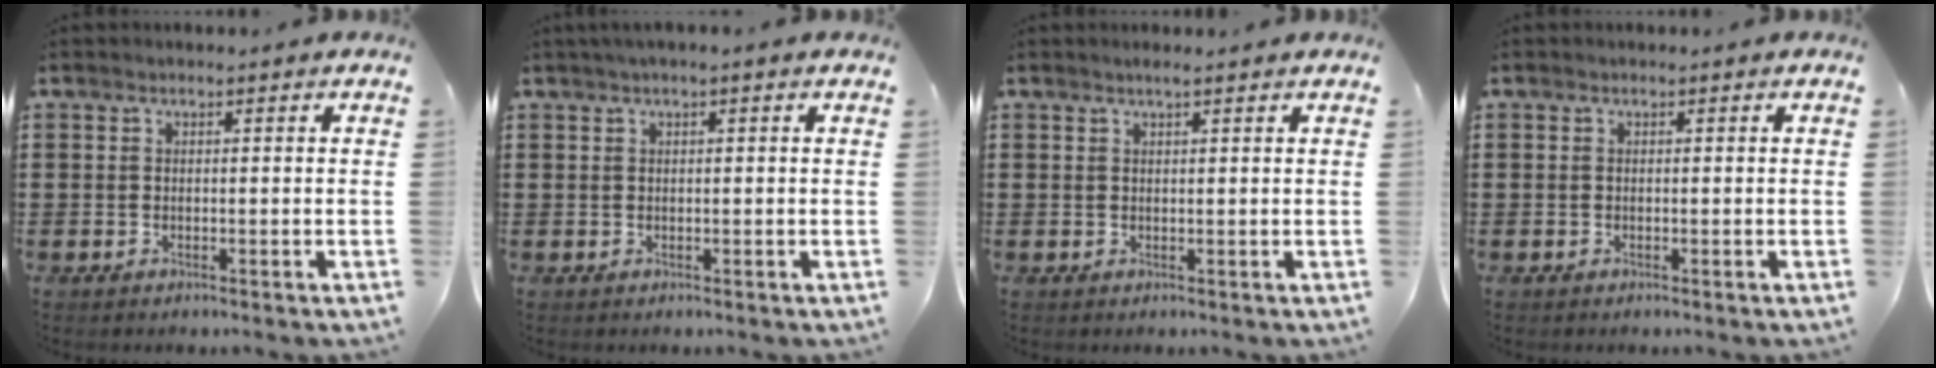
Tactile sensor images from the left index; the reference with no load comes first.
{"total": 1.1, "force": [0.4, 0.0, 1.0], "torque": [-0.018, 0.000, 0.008]}
{"total": 1.3, "force": [1.1, 0.0, 0.8], "torque": [-0.016, -0.001, 0.020]}
{"total": 0.0}